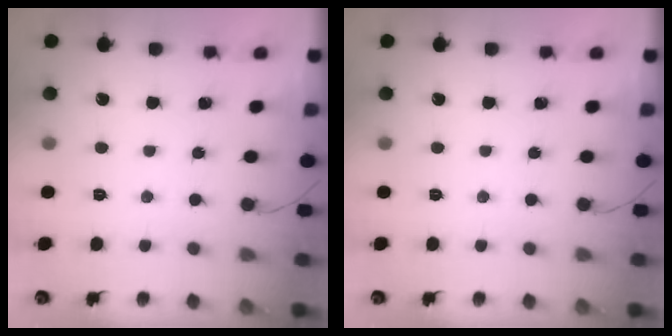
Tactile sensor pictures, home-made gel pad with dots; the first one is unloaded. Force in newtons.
{"total": 0.0}